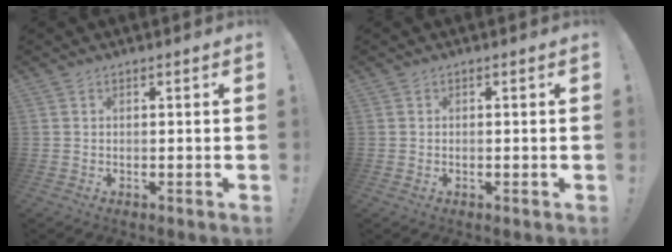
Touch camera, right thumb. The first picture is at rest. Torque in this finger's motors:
{"motor_torque": [-0.04, 0.10, 0.18, 0.02, 0.00]}